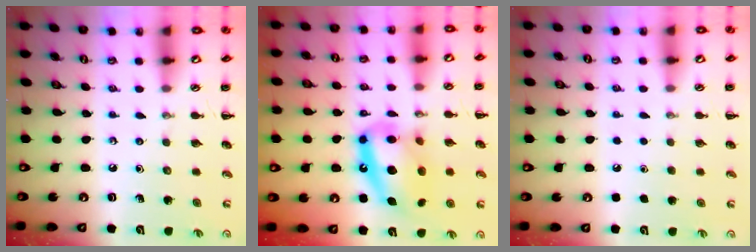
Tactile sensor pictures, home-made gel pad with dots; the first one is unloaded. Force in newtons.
{"total": 16.1, "press": 15.6, "slide": 3.8}
{"total": 1.8, "press": 1.7, "slide": 0.1}